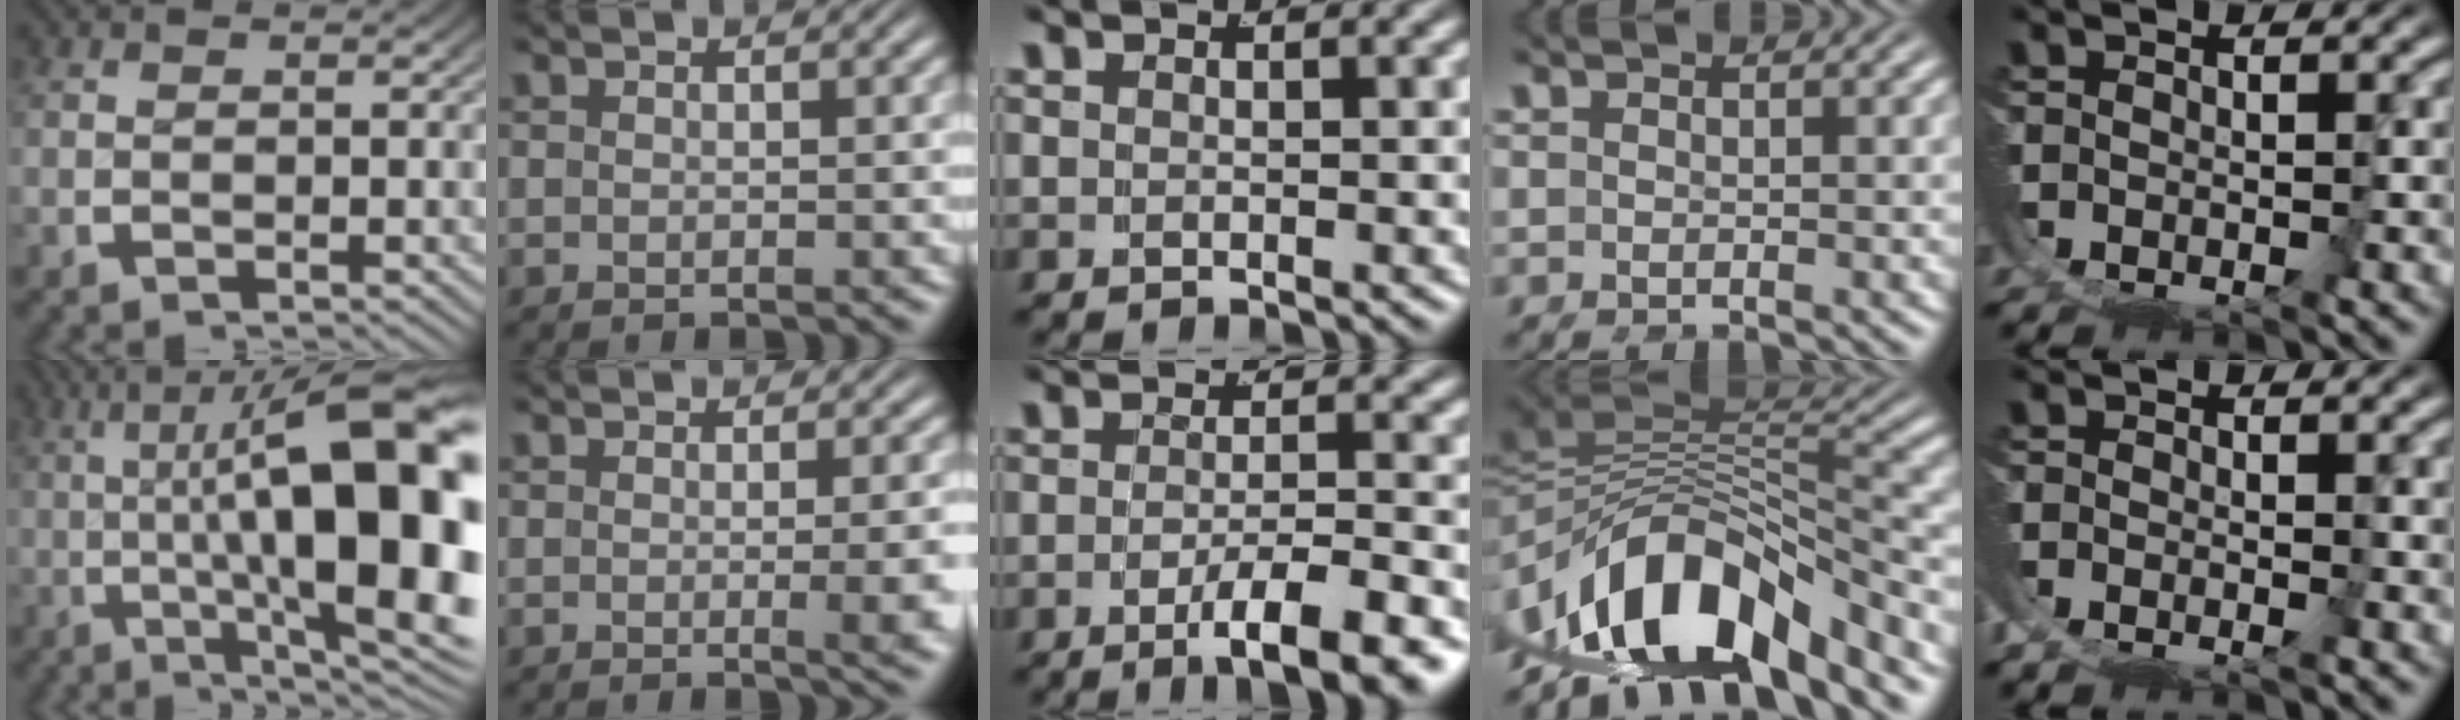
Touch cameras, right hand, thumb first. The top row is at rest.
{"thumb": {"total": 18.0, "force": [0.3, 8.5, 15.9], "torque": [-0.223, -0.040, 0.018]}, "index": {"total": 3.0, "force": [-0.5, 0.0, 3.0], "torque": [-0.030, 0.005, -0.013]}, "middle": {"total": 6.2, "force": [-4.1, 0.9, 4.6], "torque": [-0.061, -0.013, -0.060]}, "ring": {"total": 13.7, "force": [-2.5, 9.2, 9.8], "torque": [-0.174, -0.020, -0.030]}, "little": {"total": 2.3, "force": [-1.0, 1.7, 1.1], "torque": [-0.025, -0.004, -0.018]}}